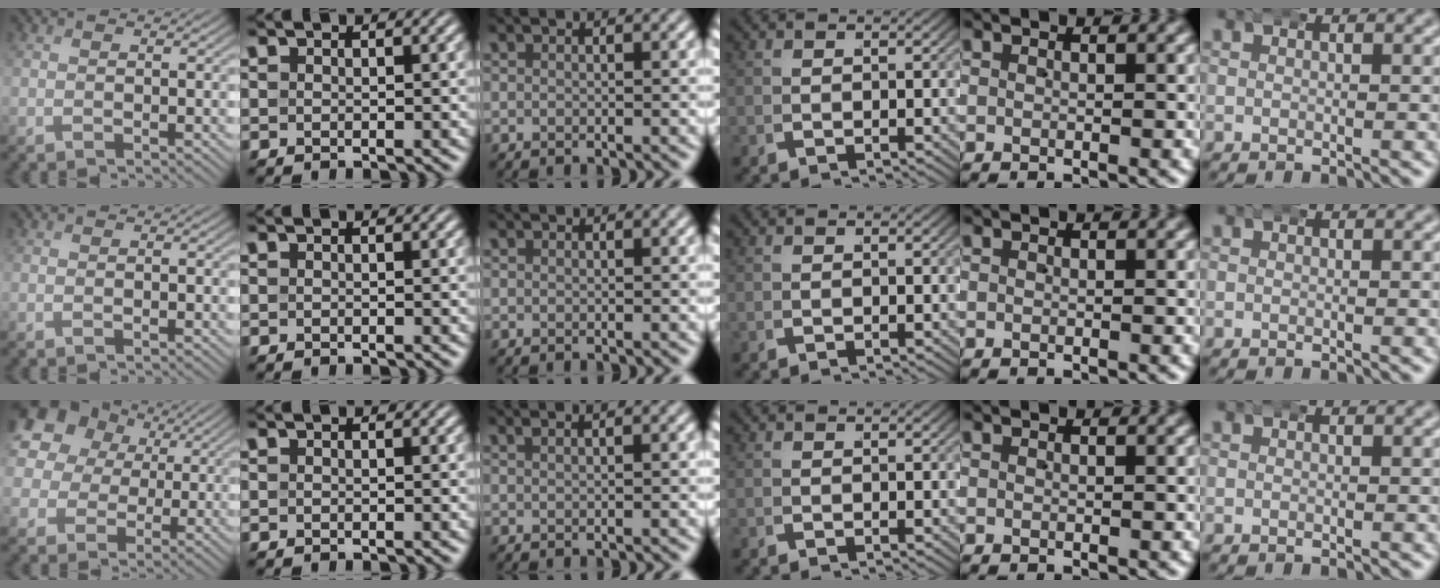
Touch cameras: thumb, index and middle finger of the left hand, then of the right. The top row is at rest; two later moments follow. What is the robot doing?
{"motion": "wrap", "object": "aluminum foil"}